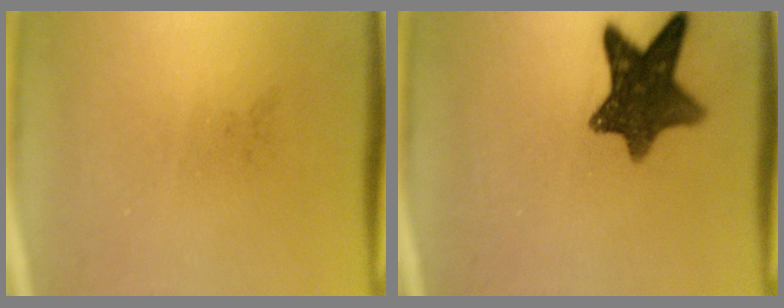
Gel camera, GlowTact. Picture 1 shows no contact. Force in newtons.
{"total": 10.9}